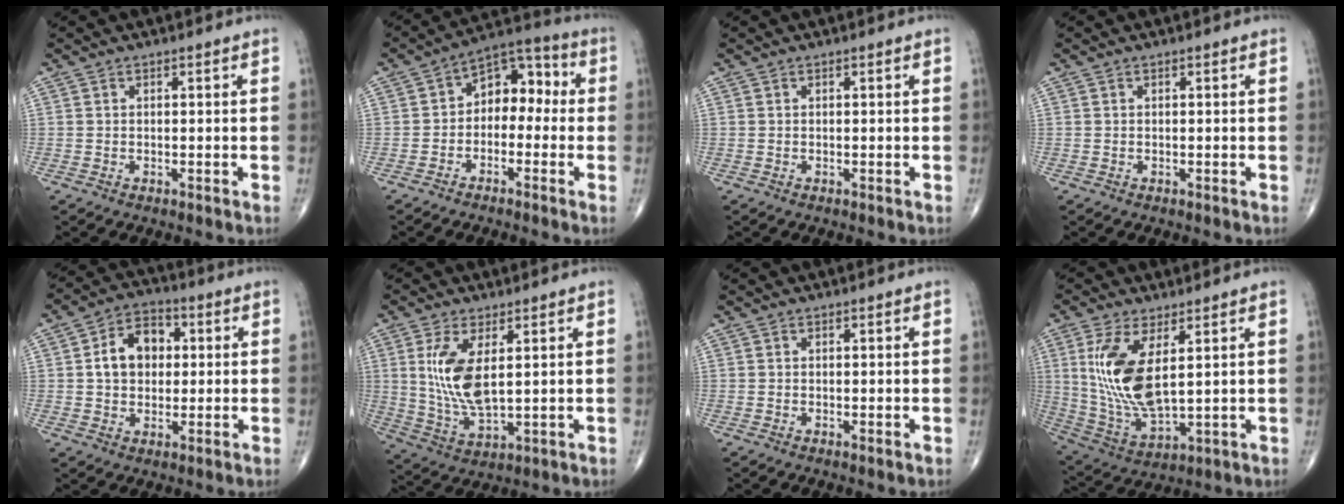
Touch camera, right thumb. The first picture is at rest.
{"total": 9.3, "force": [-0.8, 6.5, 6.7], "torque": [-0.062, 0.047, -0.032]}
{"total": 0.0}
{"total": 0.0}
{"total": 9.7, "force": [1.3, 7.2, 6.5], "torque": [-0.083, 0.016, 0.016]}
{"total": 10.6, "force": [2.4, 4.5, 9.3], "torque": [-0.193, -0.019, 0.058]}
{"total": 0.0}
{"total": 14.3, "force": [3.5, 6.0, 12.6], "torque": [-0.262, -0.022, 0.086]}